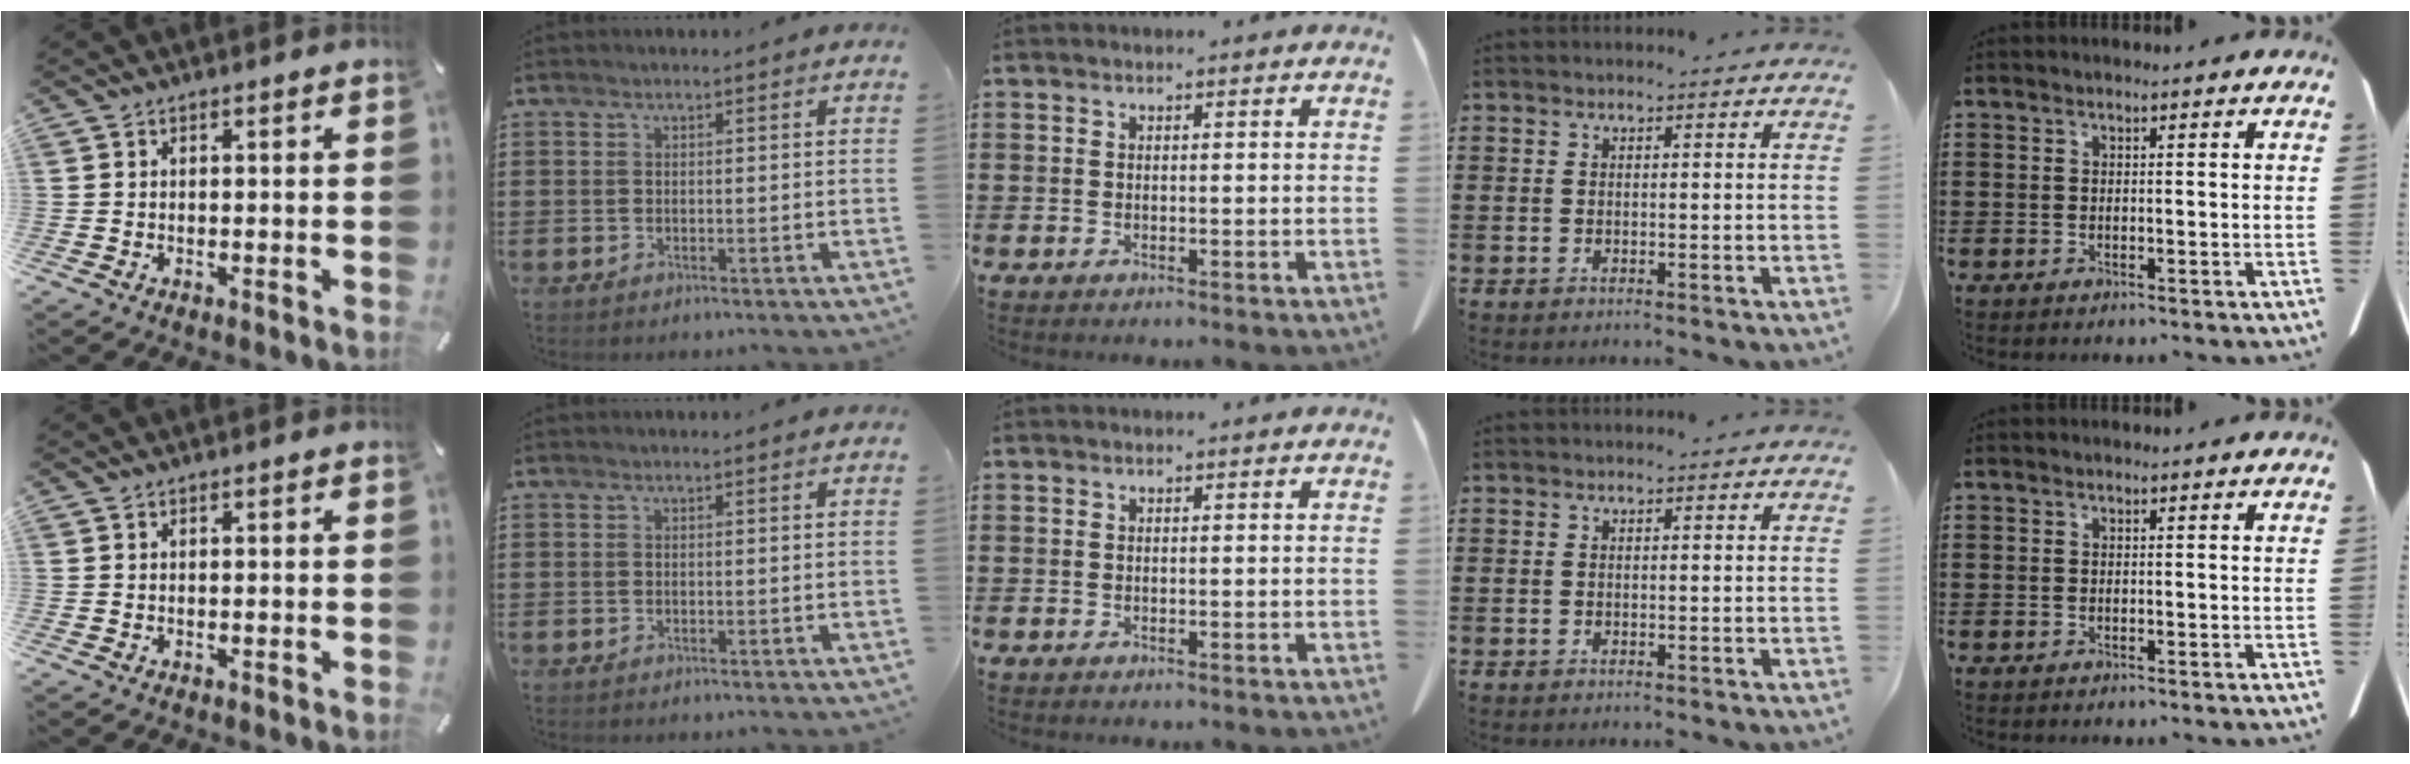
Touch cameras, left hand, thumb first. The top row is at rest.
{}